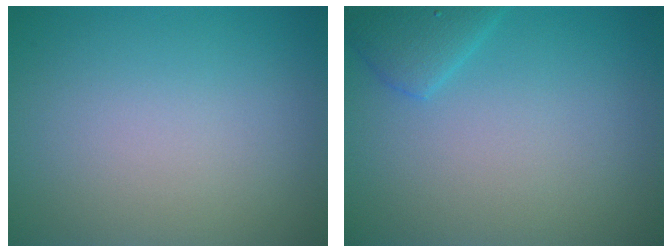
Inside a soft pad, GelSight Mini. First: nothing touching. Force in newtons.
{"total": 2.2, "press": 2.2, "slide": 0.3}